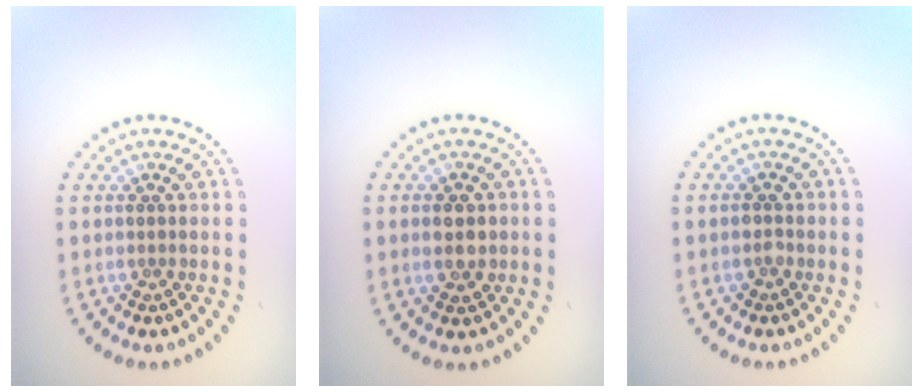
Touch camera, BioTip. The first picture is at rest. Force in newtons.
{"total": 3.0, "press": 3.0, "slide": 0.3}
{"total": 1.0, "press": 1.0, "slide": 0.1}